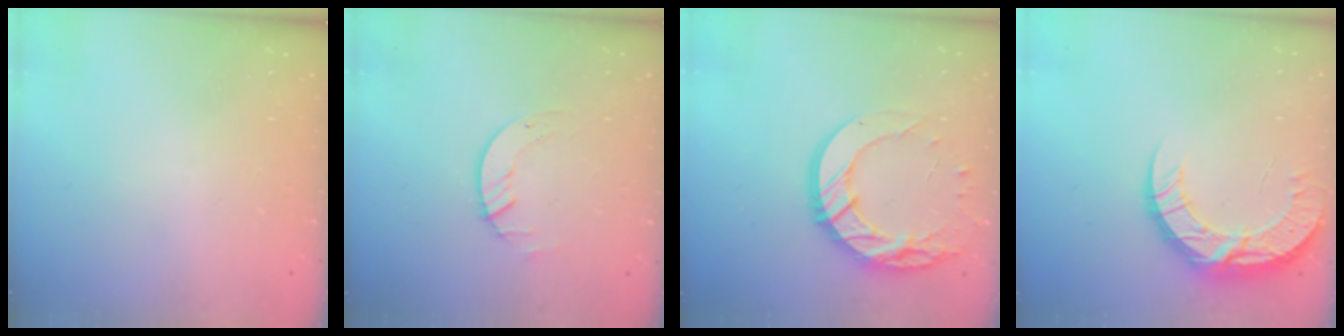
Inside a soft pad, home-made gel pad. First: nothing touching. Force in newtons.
{"total": 2.0, "press": 2.0, "slide": 0.2}
{"total": 16.5, "press": 16.5, "slide": 1.4}
{"total": 13.0, "press": 12.9, "slide": 1.0}